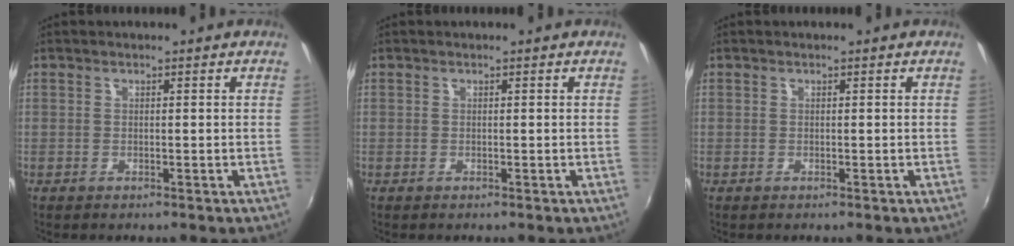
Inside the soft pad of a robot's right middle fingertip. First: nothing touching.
{"total": 0.0}
{"total": 0.0}